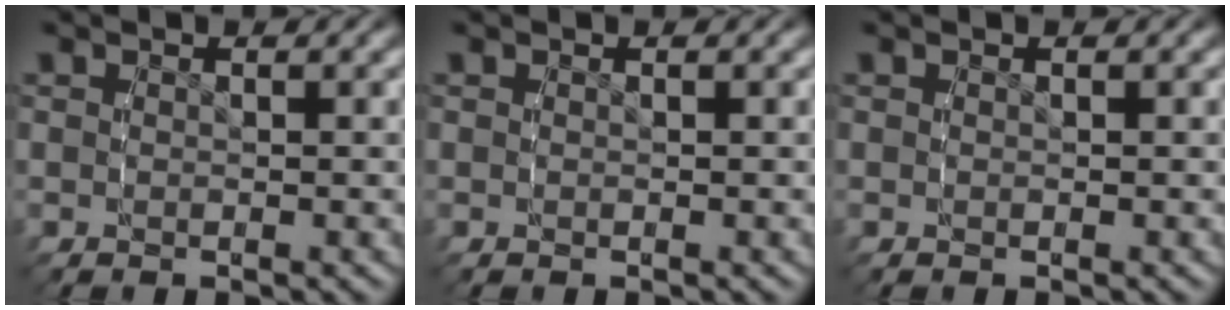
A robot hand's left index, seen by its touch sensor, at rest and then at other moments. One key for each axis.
{"total": 0.0}
{"total": 0.0}